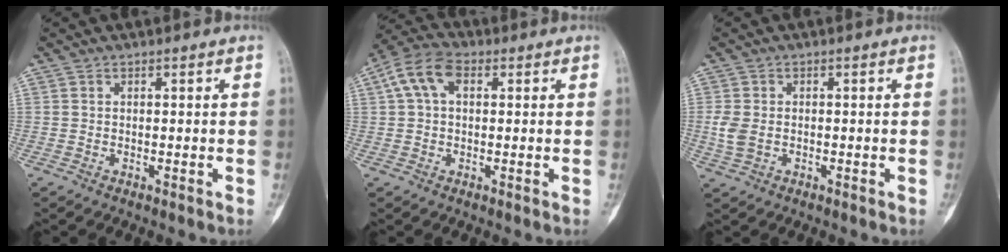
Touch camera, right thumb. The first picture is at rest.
{"total": 8.1, "force": [2.2, 5.1, 5.9], "torque": [-0.119, 0.026, 0.034]}
{"total": 3.7, "force": [-0.5, 2.5, 2.6], "torque": [-0.063, 0.002, -0.009]}